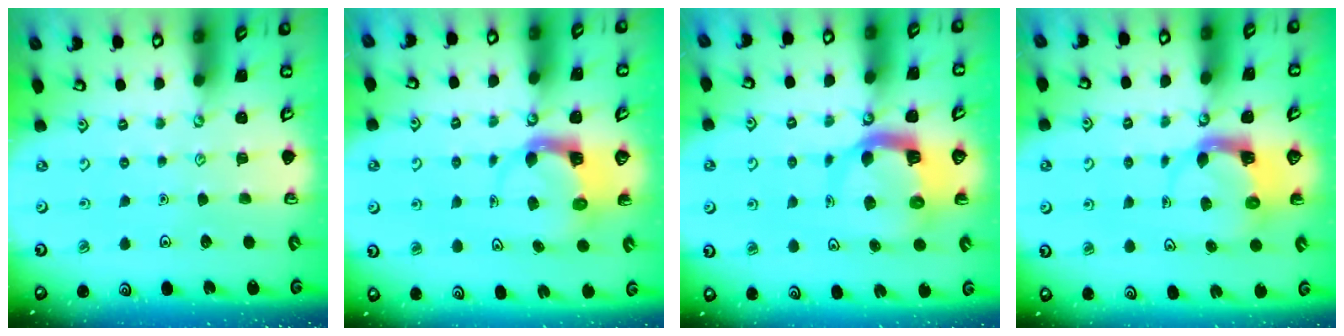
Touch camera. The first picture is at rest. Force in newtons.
{"total": 3.9, "press": 3.9, "slide": 0.5}
{"total": 7.8, "press": 7.7, "slide": 1.1}
{"total": 3.9, "press": 3.8, "slide": 0.6}